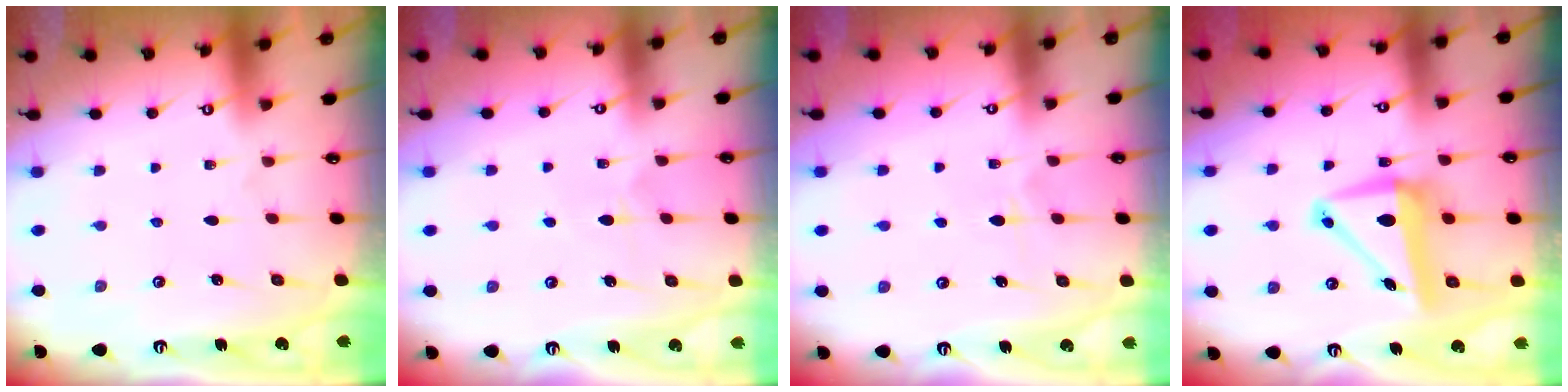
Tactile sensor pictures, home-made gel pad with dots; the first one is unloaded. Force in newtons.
{"total": 5.5, "press": 5.5, "slide": 0.5}
{"total": 4.6, "press": 4.5, "slide": 0.6}
{"total": 8.2, "press": 8.0, "slide": 1.6}